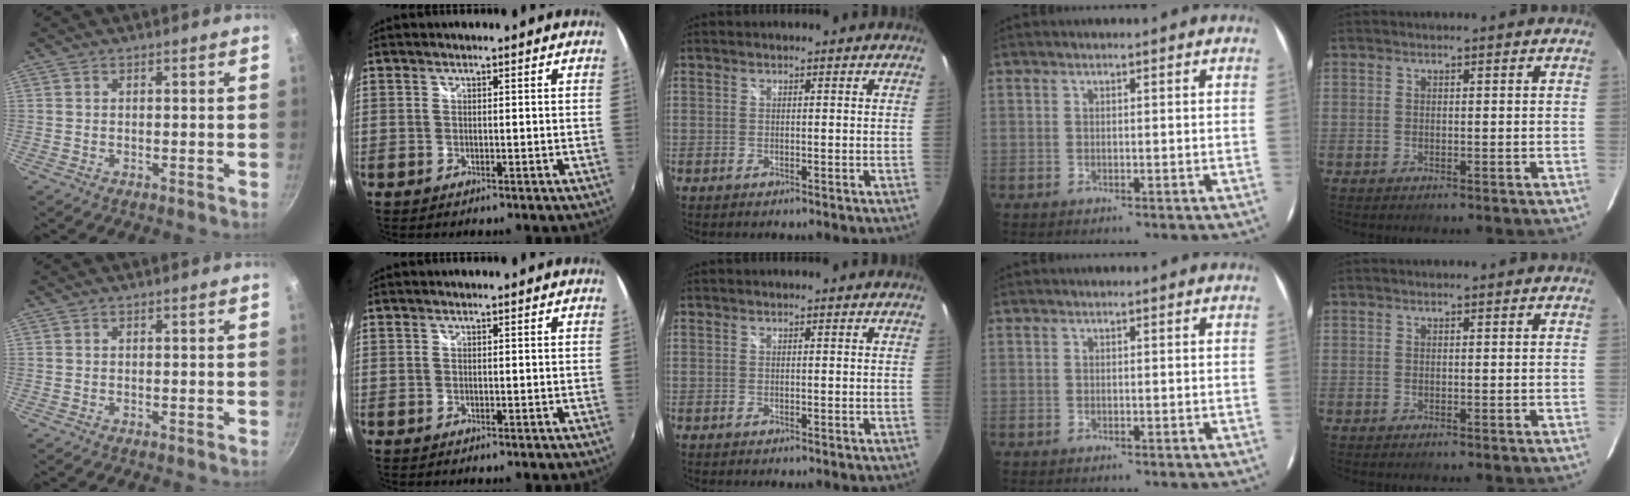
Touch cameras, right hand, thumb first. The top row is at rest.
{}